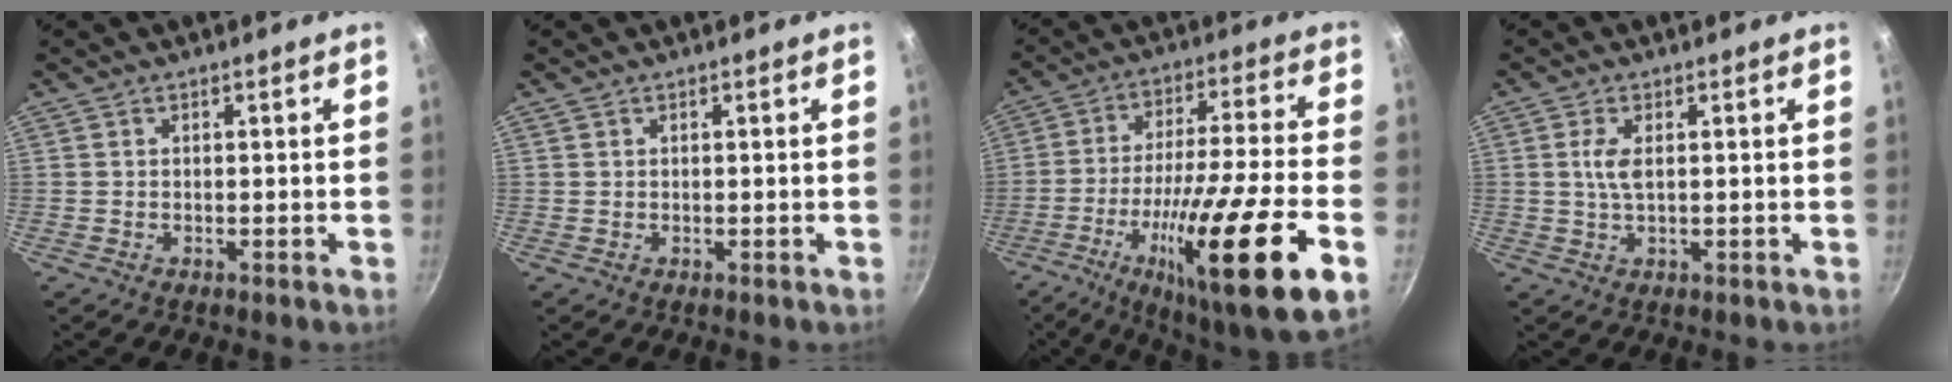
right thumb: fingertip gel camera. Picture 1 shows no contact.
{"total": 0.0}
{"total": 26.1, "force": [-9.6, 4.6, 23.8], "torque": [-0.372, 0.024, -0.155]}
{"total": 3.3, "force": [0.6, 1.3, 3.0], "torque": [-0.066, 0.004, 0.012]}